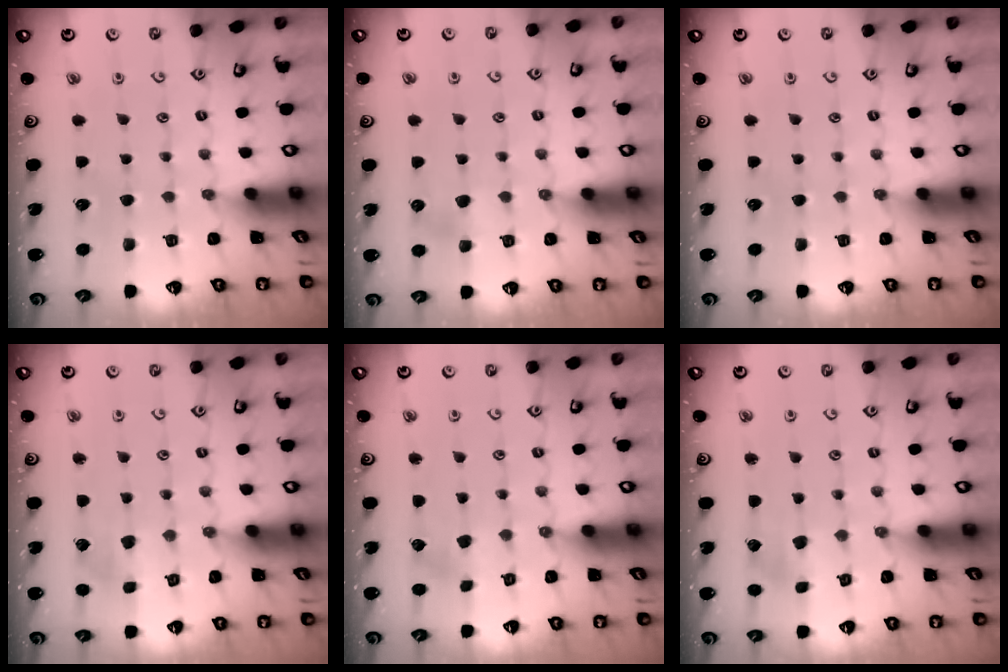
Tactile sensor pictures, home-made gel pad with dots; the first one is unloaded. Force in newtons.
{"total": 2.9, "press": 2.9, "slide": 0.3}
{"total": 0.0}
{"total": 2.8, "press": 2.8, "slide": 0.6}
{"total": 1.8, "press": 1.8, "slide": 0.4}
{"total": 2.0, "press": 1.9, "slide": 0.3}